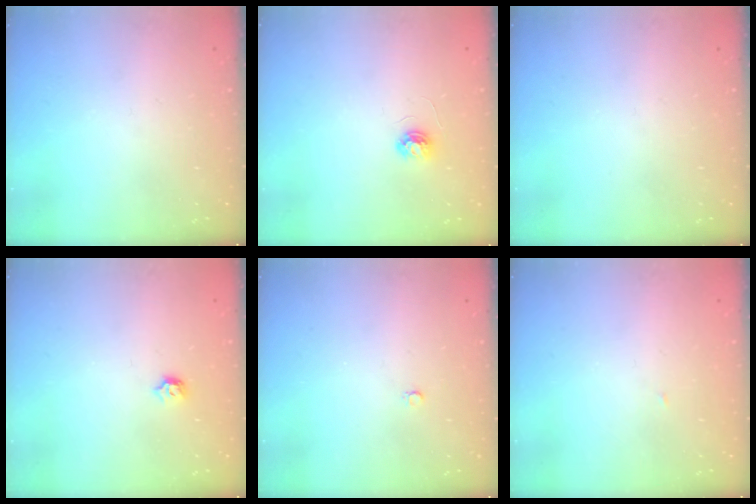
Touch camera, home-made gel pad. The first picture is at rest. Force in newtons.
{"total": 3.4, "press": 3.4, "slide": 0.3}
{"total": 0.0}
{"total": 4.4, "press": 4.3, "slide": 0.8}
{"total": 2.0, "press": 2.0, "slide": 0.2}
{"total": 1.4, "press": 1.4, "slide": 0.0}